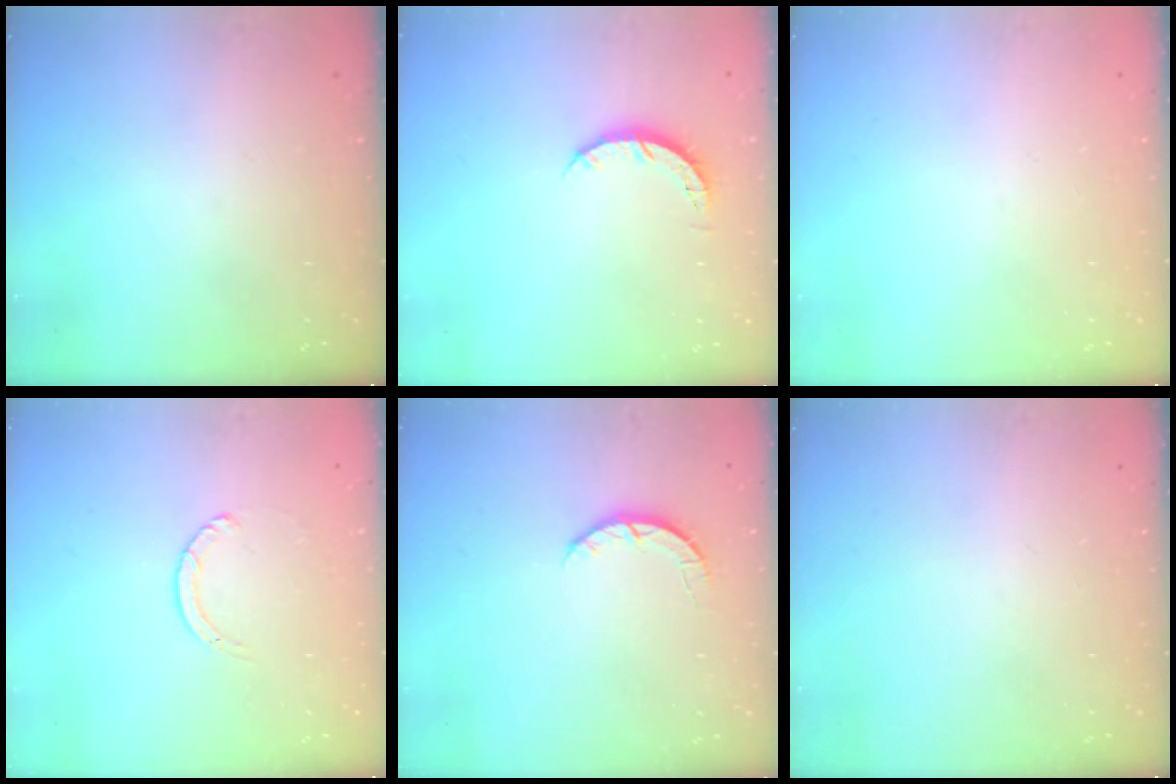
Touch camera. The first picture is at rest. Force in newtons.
{"total": 4.2, "press": 4.1, "slide": 0.4}
{"total": 0.0}
{"total": 1.1, "press": 1.1, "slide": 0.1}
{"total": 2.7, "press": 2.7, "slide": 0.4}
{"total": 0.0}